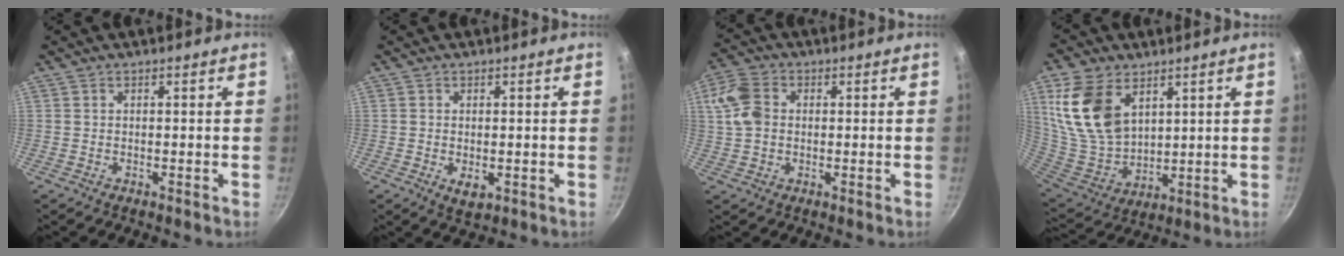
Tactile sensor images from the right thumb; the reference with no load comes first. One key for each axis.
{"total": 3.1, "fx": -0.5, "fy": 1.8, "fz": 2.5, "tx": -0.039, "ty": -0.011, "tz": -0.003}
{"total": 8.9, "fx": 1.2, "fy": 6.7, "fz": 5.8, "tx": -0.112, "ty": 0.011, "tz": 0.010}
{"total": 16.7, "fx": 7.1, "fy": 10.6, "fz": 10.7, "tx": -0.198, "ty": -0.037, "tz": 0.155}